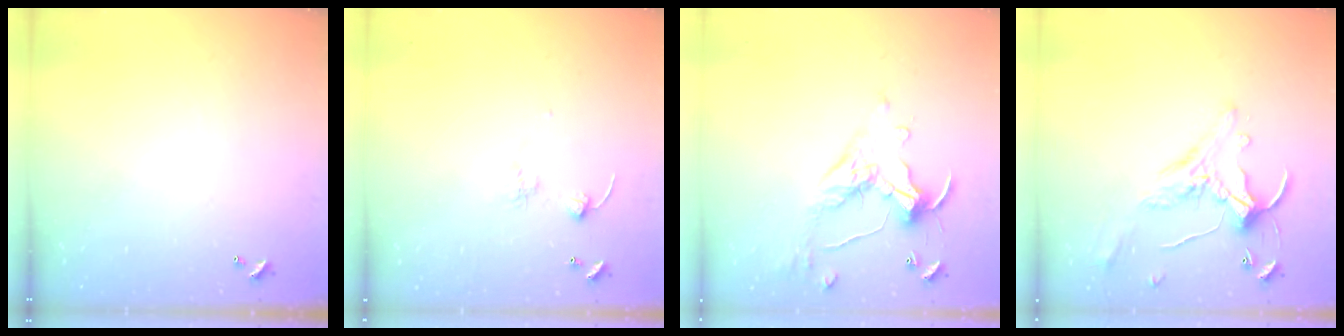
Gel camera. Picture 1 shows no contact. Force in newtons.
{"total": 1.7, "press": 1.5, "slide": 0.7}
{"total": 1.5, "press": 1.5, "slide": 0.2}
{"total": 0.9, "press": 0.1, "slide": 0.9}